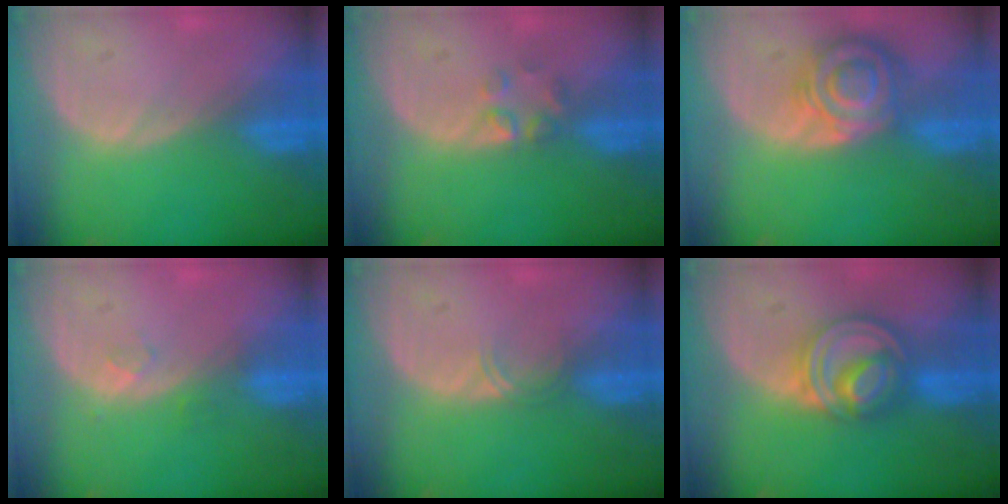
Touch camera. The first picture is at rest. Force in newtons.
{"total": 2.2, "press": 2.2, "slide": 0.2}
{"total": 8.3, "press": 7.2, "slide": 4.1}
{"total": 1.4, "press": 1.3, "slide": 0.6}
{"total": 1.4, "press": 1.1, "slide": 0.9}
{"total": 7.9, "press": 6.9, "slide": 3.9}